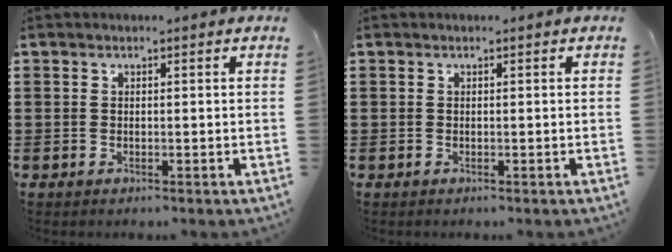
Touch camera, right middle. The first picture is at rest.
{"total": 0.0}